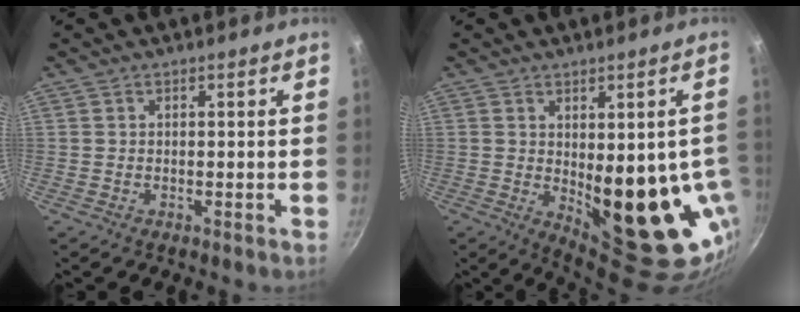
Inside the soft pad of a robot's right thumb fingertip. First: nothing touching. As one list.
[{"total": 18.8, "force": [-1.6, 8.7, 16.5], "torque": [-0.167, -0.029, 0.004]}]